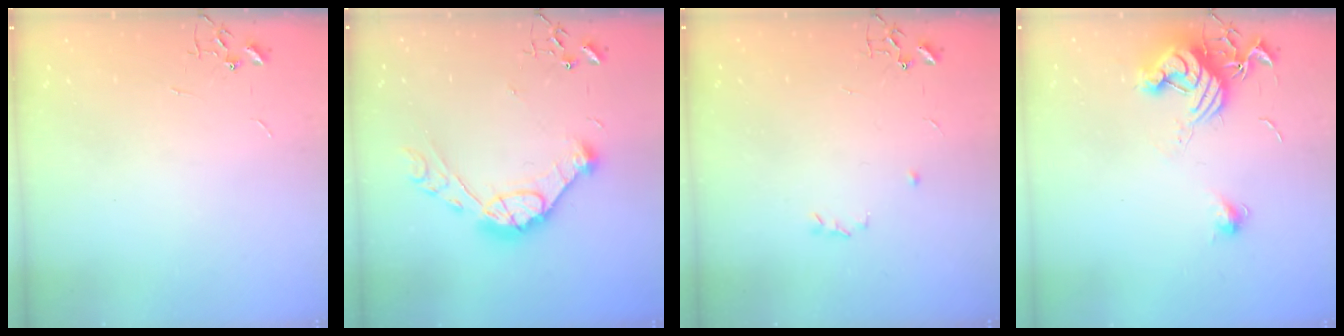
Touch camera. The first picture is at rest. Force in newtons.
{"total": 14.2, "press": 14.2, "slide": 1.1}
{"total": 3.1, "press": 3.1, "slide": 0.5}
{"total": 12.9, "press": 12.9, "slide": 0.5}